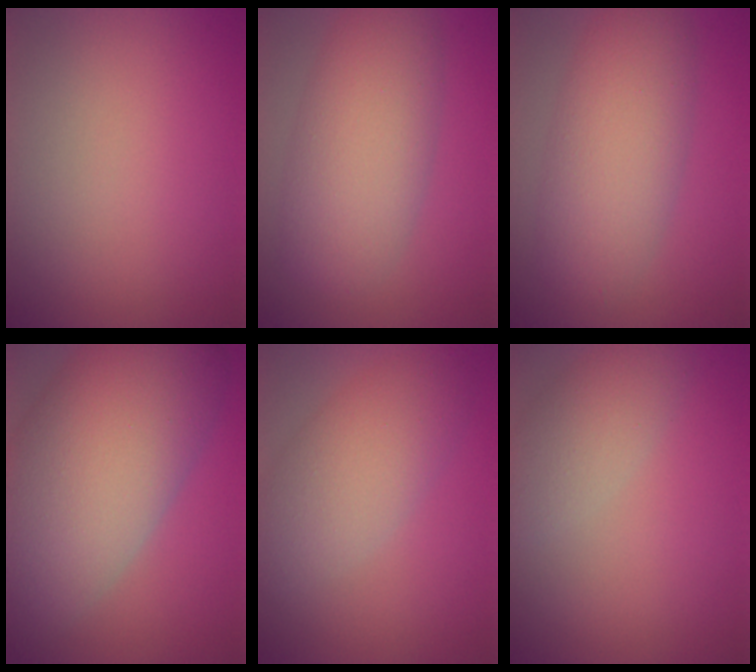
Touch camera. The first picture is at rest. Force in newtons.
{"total": 6.8, "press": 6.8, "slide": 0.3}
{"total": 6.4, "press": 6.4, "slide": 0.5}
{"total": 14.4, "press": 14.4, "slide": 0.8}
{"total": 5.2, "press": 5.2, "slide": 0.2}
{"total": 2.9, "press": 2.9, "slide": 0.2}